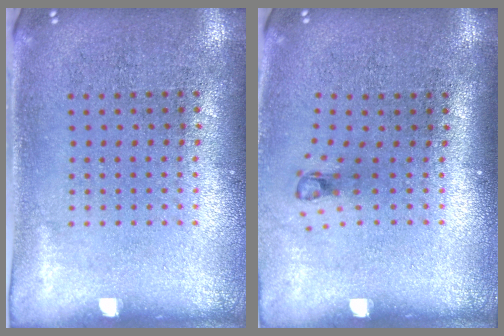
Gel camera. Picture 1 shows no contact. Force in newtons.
{"total": 0.7, "press": 0.3, "slide": 0.6}